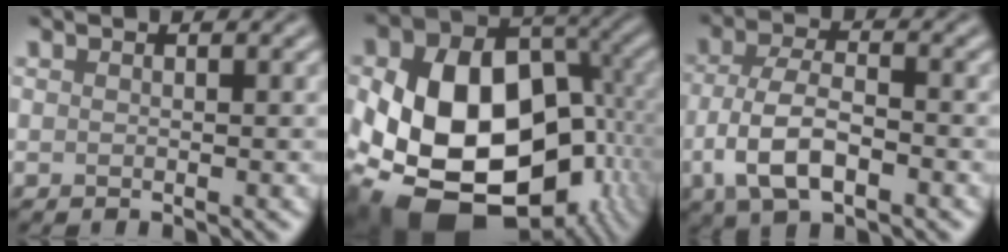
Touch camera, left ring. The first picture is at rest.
{"total": 17.3, "force": [-3.9, 12.3, 11.6], "torque": [-0.199, -0.026, -0.049]}
{"total": 6.1, "force": [-2.3, 2.9, 4.8], "torque": [-0.095, -0.003, -0.050]}